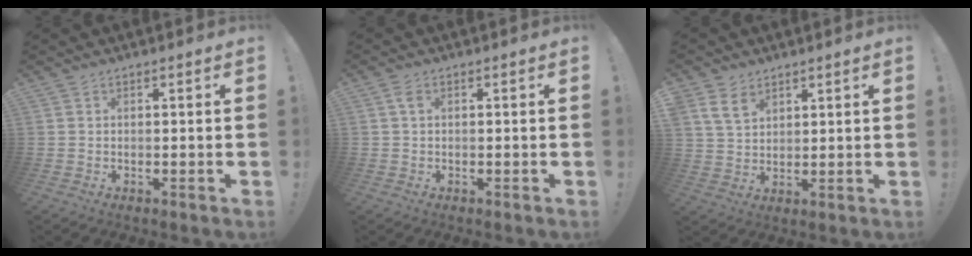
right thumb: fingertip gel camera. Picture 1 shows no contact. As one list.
[{"total": 2.1, "force": [0.5, 1.4, 1.6], "torque": [-0.024, 0.002, 0.007]}, {"total": 7.5, "force": [4.5, 5.1, 3.3], "torque": [-0.065, -0.013, 0.093]}]